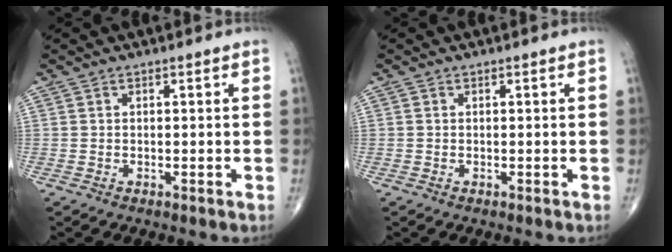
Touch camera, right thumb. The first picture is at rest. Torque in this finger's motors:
{"motor_torque": [-0.17, -0.02, -0.16, 0.01, 0.04]}